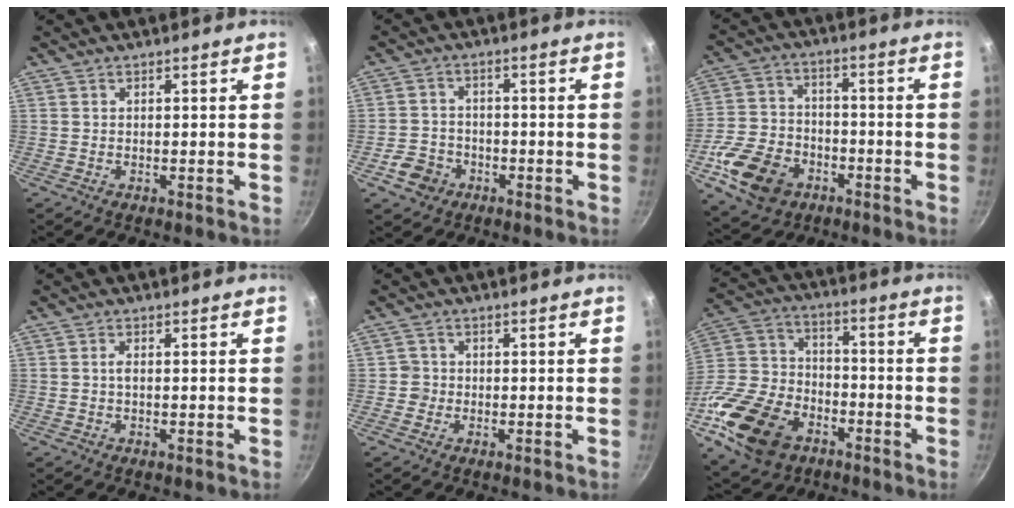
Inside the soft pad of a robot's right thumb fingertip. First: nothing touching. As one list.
[{"total": 5.5, "force": [-2.6, 4.5, 1.6], "torque": [-0.013, 0.019, -0.043]}, {"total": 14.4, "force": [-6.4, 10.4, 7.6], "torque": [-0.132, 0.028, -0.113]}, {"total": 1.1, "force": [0.0, 0.5, 1.0], "torque": [-0.018, 0.001, 0.000]}, {"total": 2.1, "force": [-0.5, 2.0, 0.1], "torque": [0.014, 0.009, -0.013]}, {"total": 22.7, "force": [-10.7, 15.1, 13.2], "torque": [-0.287, 0.044, -0.194]}]